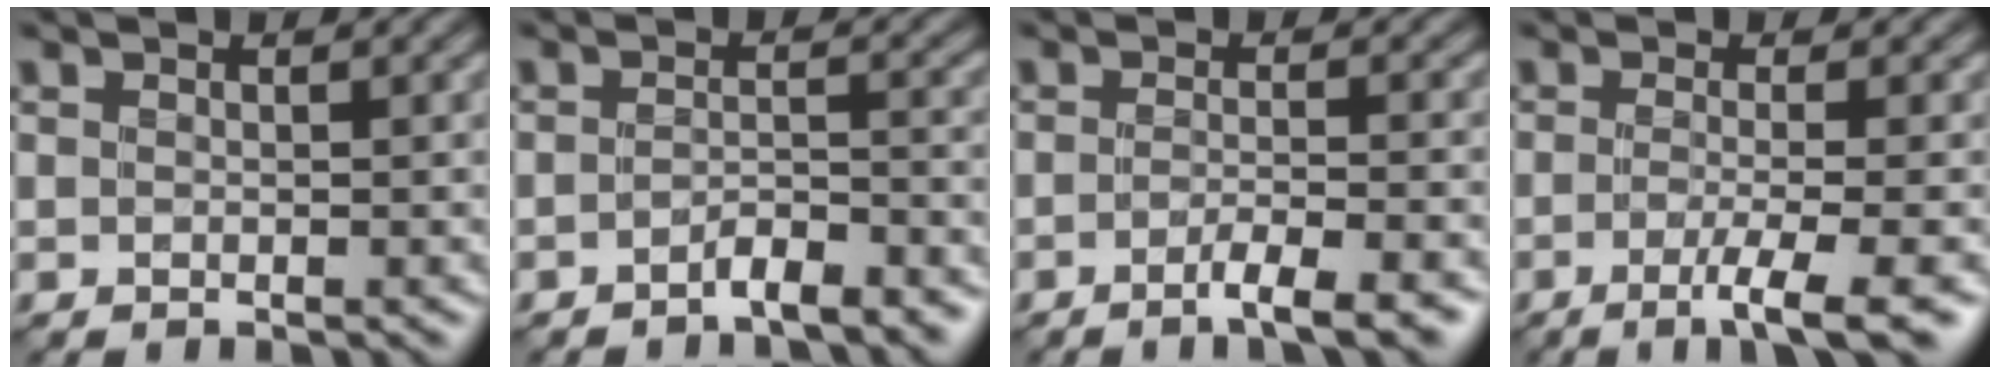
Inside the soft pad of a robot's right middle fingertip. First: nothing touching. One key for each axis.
{"total": 2.6, "fx": -2.1, "fy": 0.5, "fz": 1.4, "tx": -0.024, "ty": 0.006, "tz": -0.041}
{"total": 3.6, "fx": -2.3, "fy": 0.6, "fz": 2.8, "tx": -0.041, "ty": 0.003, "tz": -0.043}
{"total": 4.3, "fx": -1.8, "fy": 0.7, "fz": 3.8, "tx": -0.059, "ty": -0.005, "tz": -0.039}